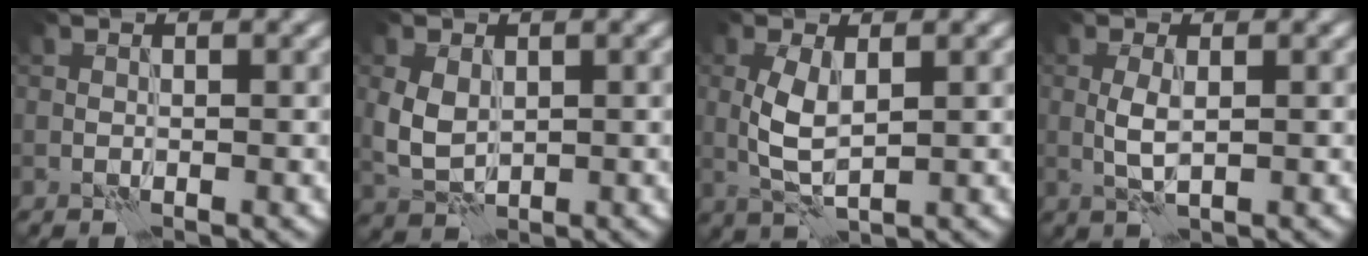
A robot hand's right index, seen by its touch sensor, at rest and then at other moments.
{"total": 3.3, "force": [0.6, 2.5, 2.1], "torque": [-0.055, -0.002, 0.014]}
{"total": 3.4, "force": [0.6, 1.4, 3.0], "torque": [-0.072, 0.001, 0.014]}
{"total": 1.9, "force": [0.3, 0.7, 1.8], "torque": [-0.044, 0.000, 0.004]}